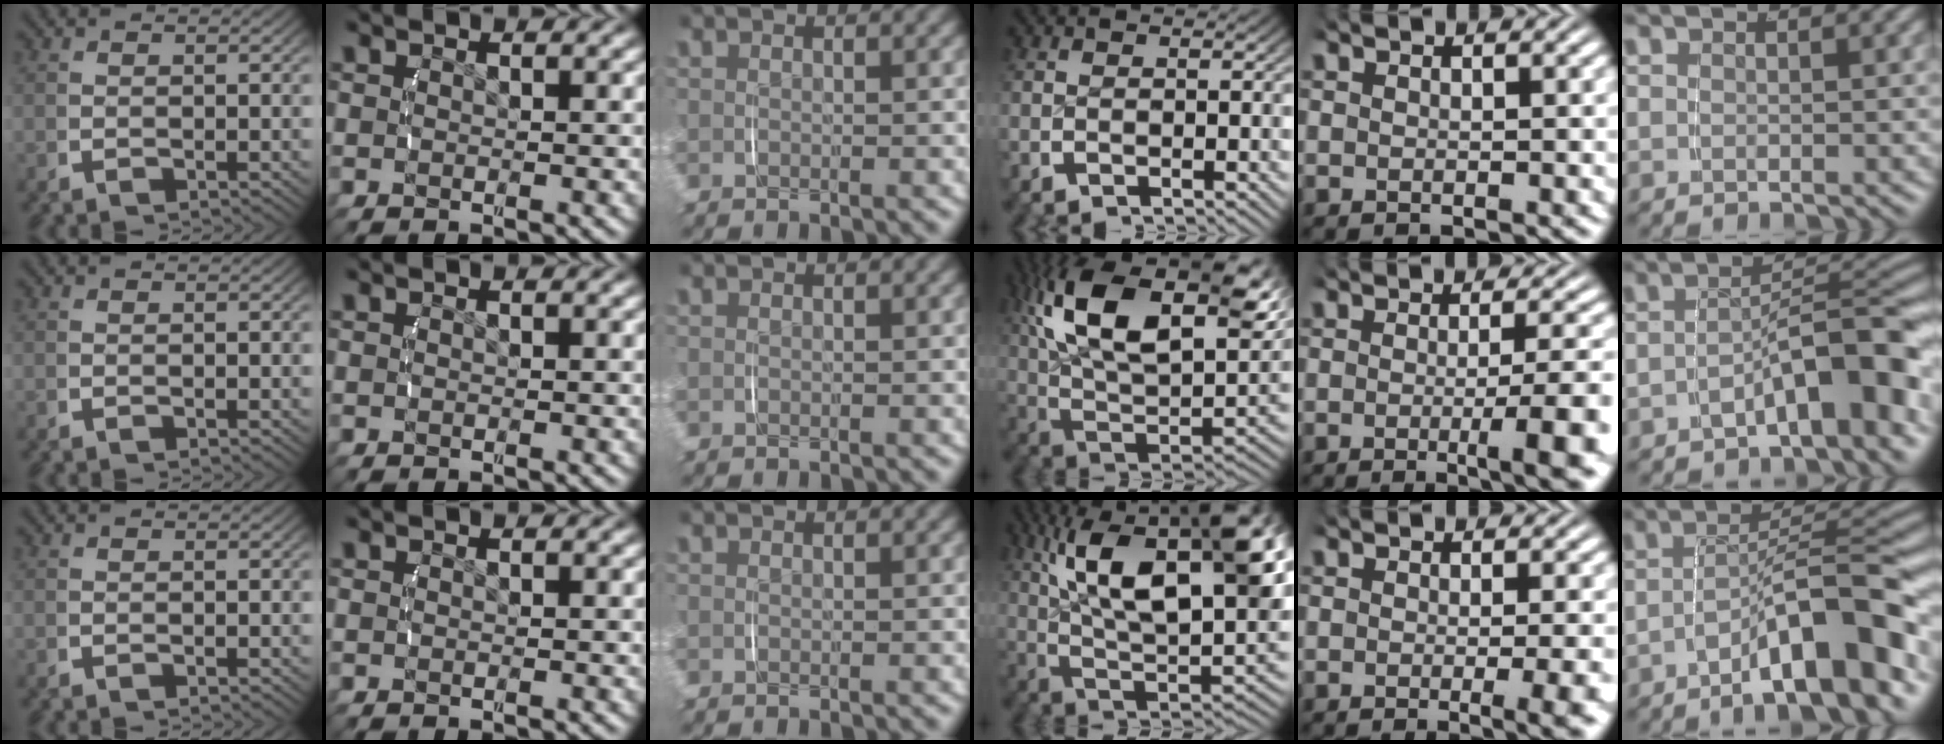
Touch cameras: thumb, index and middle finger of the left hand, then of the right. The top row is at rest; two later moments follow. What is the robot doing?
{"motion": "lift_and_place", "object": "phone"}